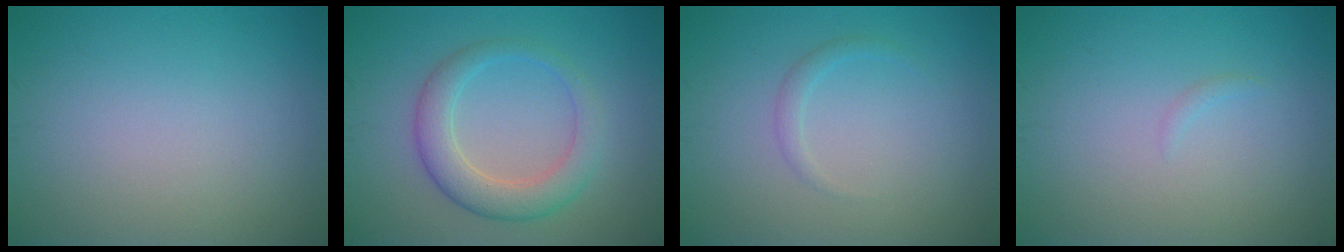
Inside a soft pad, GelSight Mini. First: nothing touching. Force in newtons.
{"total": 4.3, "press": 4.3, "slide": 0.1}
{"total": 1.0, "press": 1.0, "slide": 0.1}
{"total": 0.5, "press": 0.5, "slide": 0.1}